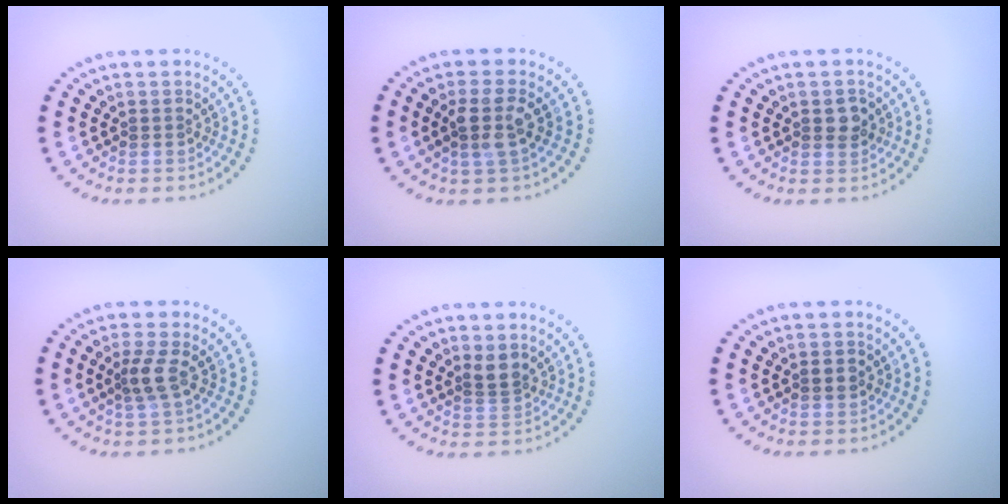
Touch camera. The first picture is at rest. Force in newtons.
{"total": 2.8, "press": 2.4, "slide": 1.5}
{"total": 1.8, "press": 1.8, "slide": 0.3}
{"total": 2.0, "press": 1.5, "slide": 1.3}
{"total": 1.9, "press": 1.5, "slide": 1.1}
{"total": 1.4, "press": 1.4, "slide": 0.0}